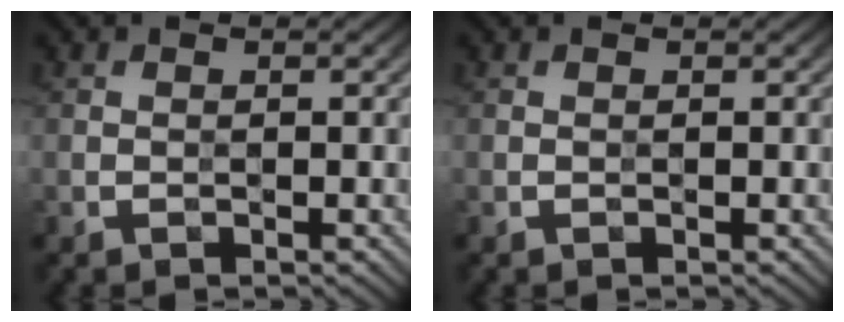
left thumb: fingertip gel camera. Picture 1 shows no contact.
{"total": 0.0}